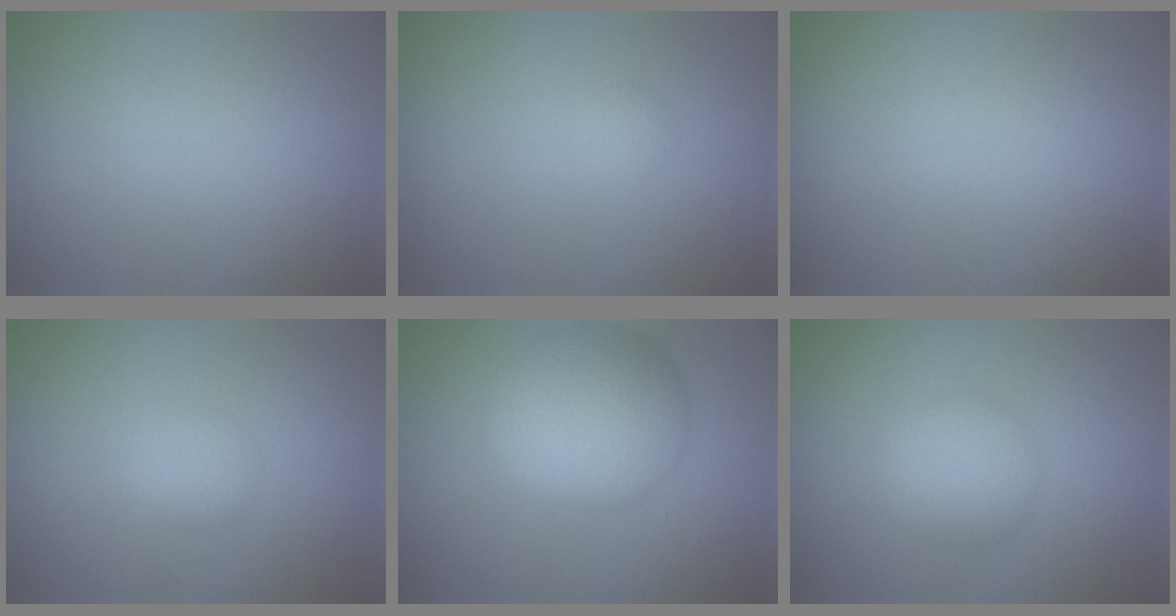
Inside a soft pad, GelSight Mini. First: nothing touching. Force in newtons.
{"total": 0.6, "press": 0.6, "slide": 0.0}
{"total": 0.0}
{"total": 1.5, "press": 1.5, "slide": 0.1}
{"total": 7.5, "press": 7.5, "slide": 0.1}
{"total": 3.3, "press": 3.3, "slide": 0.1}